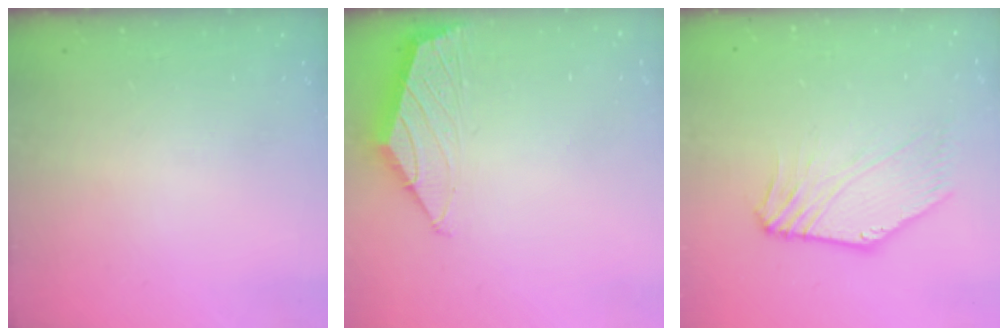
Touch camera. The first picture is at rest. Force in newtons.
{"total": 1.6, "press": 1.5, "slide": 0.4}
{"total": 1.1, "press": 0.7, "slide": 0.8}